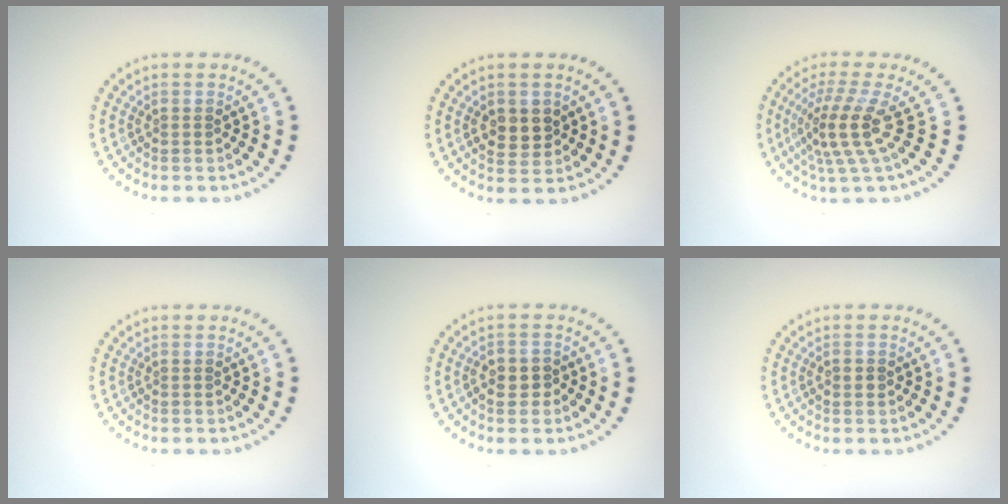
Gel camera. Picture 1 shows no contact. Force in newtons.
{"total": 2.5, "press": 2.5, "slide": 0.3}
{"total": 4.2, "press": 2.8, "slide": 3.1}
{"total": 0.0}
{"total": 1.7, "press": 1.6, "slide": 0.4}
{"total": 1.3, "press": 1.3, "slide": 0.2}